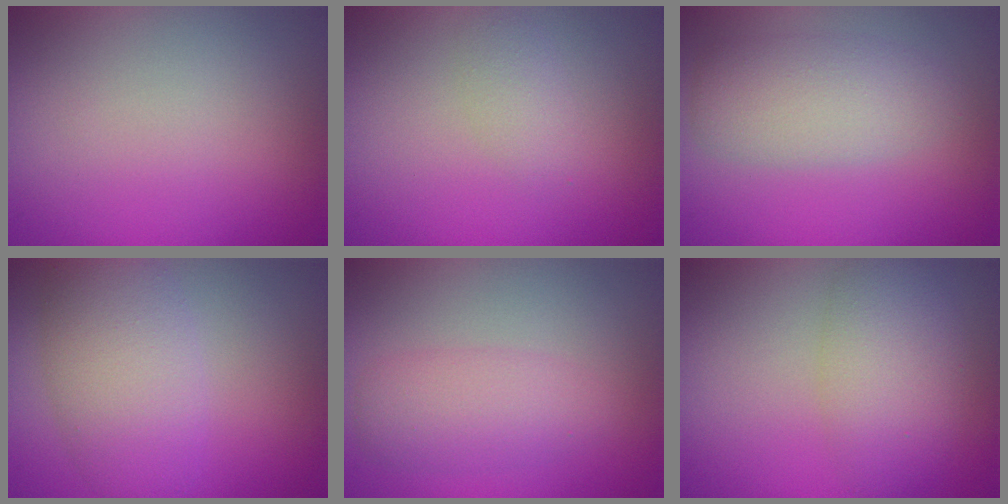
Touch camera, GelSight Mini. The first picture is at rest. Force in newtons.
{"total": 1.5, "press": 1.5, "slide": 0.1}
{"total": 4.4, "press": 4.4, "slide": 0.4}
{"total": 5.9, "press": 5.9, "slide": 0.2}
{"total": 3.3, "press": 3.3, "slide": 0.1}
{"total": 4.8, "press": 4.8, "slide": 0.2}